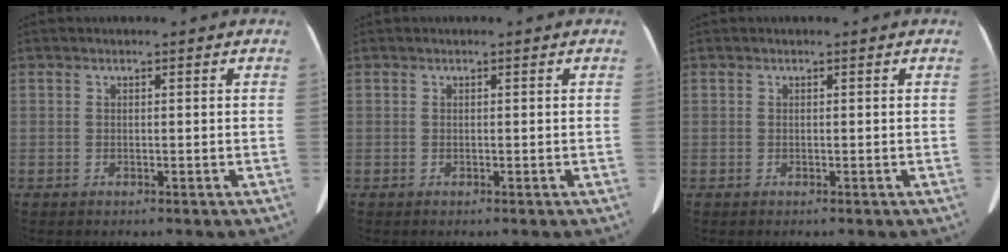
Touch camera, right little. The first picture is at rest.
{"total": 0.0}
{"total": 0.0}